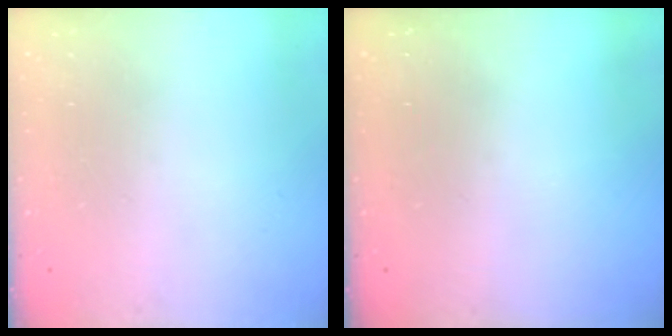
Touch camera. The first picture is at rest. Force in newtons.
{"total": 0.0}